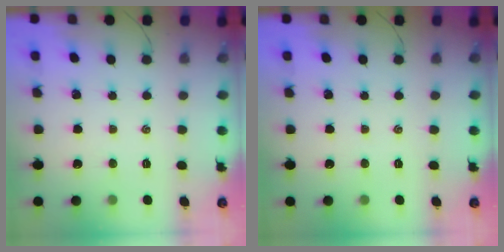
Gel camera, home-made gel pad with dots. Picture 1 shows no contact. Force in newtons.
{"total": 0.0}